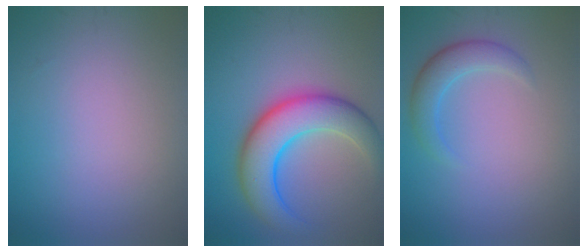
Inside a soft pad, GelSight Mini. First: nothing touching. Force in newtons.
{"total": 7.9, "press": 7.9, "slide": 0.1}
{"total": 2.8, "press": 2.8, "slide": 0.0}